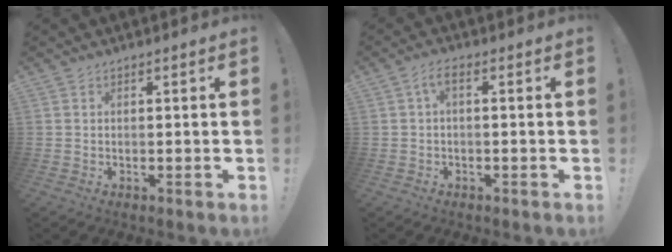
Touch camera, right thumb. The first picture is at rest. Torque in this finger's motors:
{"motor_torque": [-0.31, 0.39, -0.05, -0.19, 0.04]}